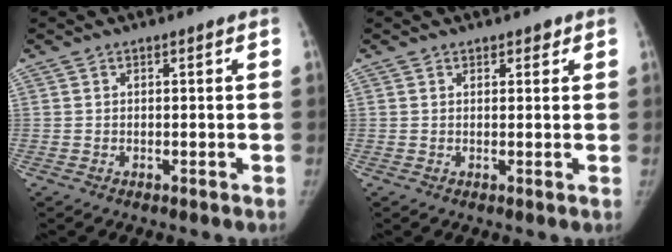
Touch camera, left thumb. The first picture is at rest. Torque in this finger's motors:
{"motor_torque": [-0.15, -0.04, -0.15, 0.33, -0.02]}